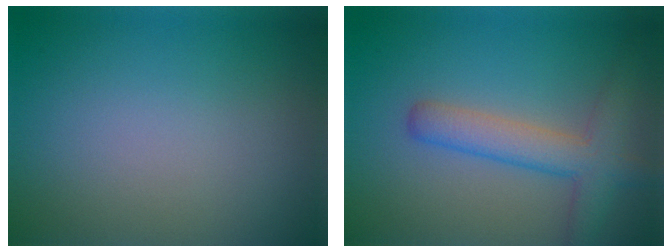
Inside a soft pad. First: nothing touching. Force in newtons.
{"total": 4.5, "press": 4.5, "slide": 0.2}